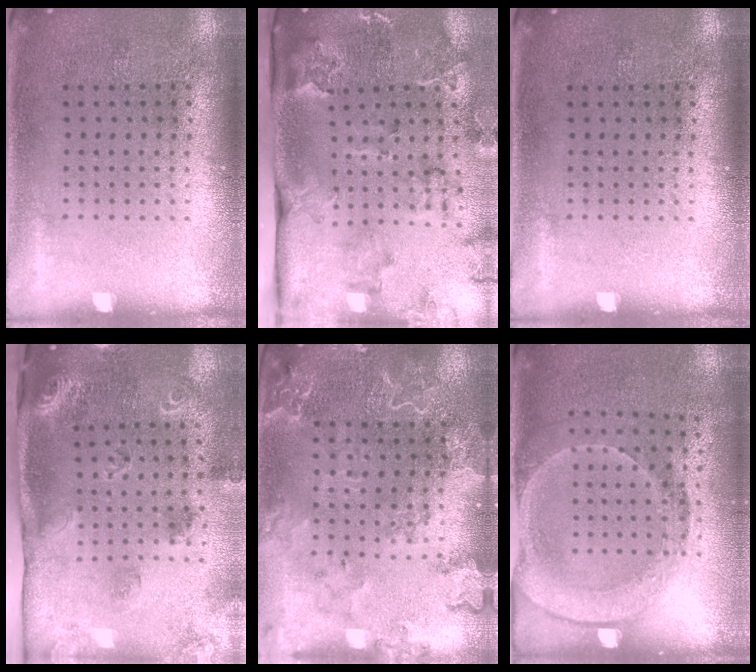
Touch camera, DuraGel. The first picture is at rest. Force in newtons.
{"total": 2.6, "press": 2.4, "slide": 1.1}
{"total": 0.0}
{"total": 2.1, "press": 1.8, "slide": 1.1}
{"total": 2.5, "press": 2.4, "slide": 0.8}
{"total": 1.8, "press": 1.5, "slide": 1.1}